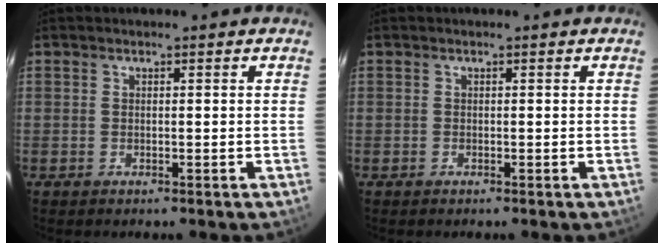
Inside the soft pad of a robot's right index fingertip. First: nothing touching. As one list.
[{"total": 0.0}]